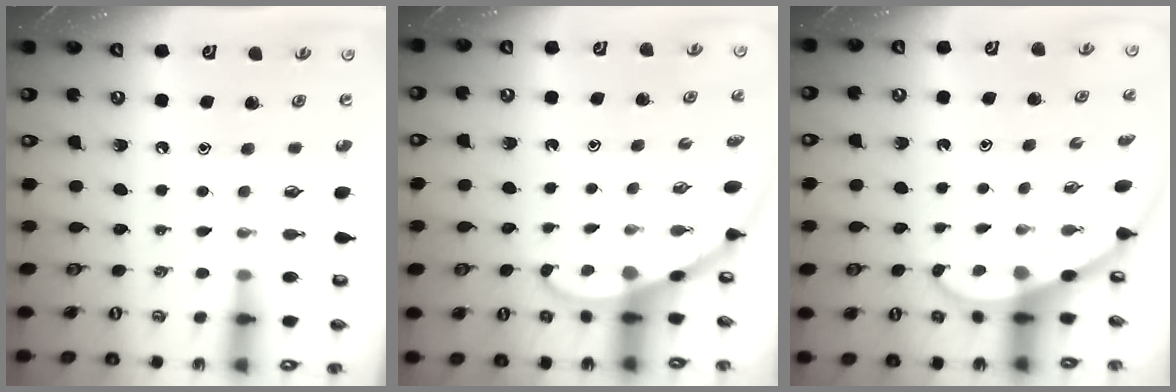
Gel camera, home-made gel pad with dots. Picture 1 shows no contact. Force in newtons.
{"total": 3.3, "press": 3.3, "slide": 0.1}
{"total": 3.2, "press": 3.2, "slide": 0.1}